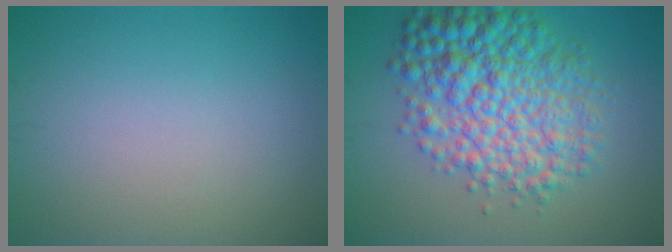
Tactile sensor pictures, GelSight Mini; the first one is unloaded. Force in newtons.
{"total": 8.5, "press": 8.5, "slide": 0.1}